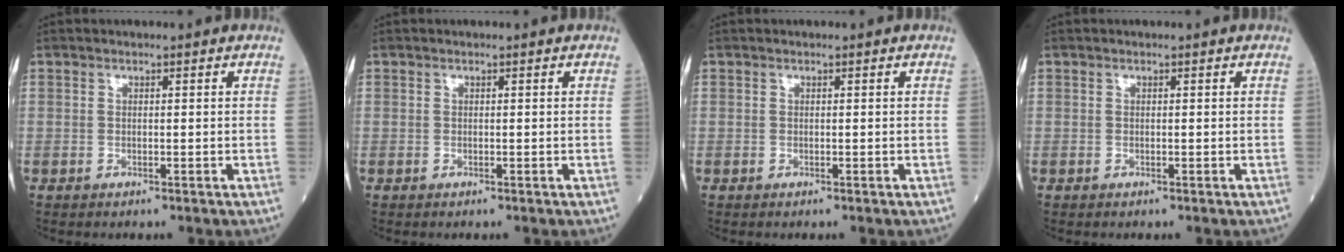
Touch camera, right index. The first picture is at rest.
{"total": 0.0}
{"total": 0.0}
{"total": 0.0}